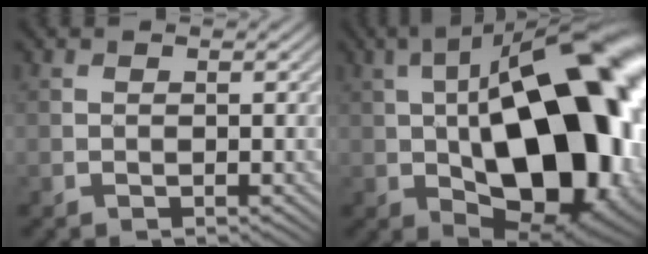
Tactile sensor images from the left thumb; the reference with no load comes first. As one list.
[{"total": 22.8, "force": [-0.3, 12.0, 19.4], "torque": [-0.290, -0.012, -0.016]}]